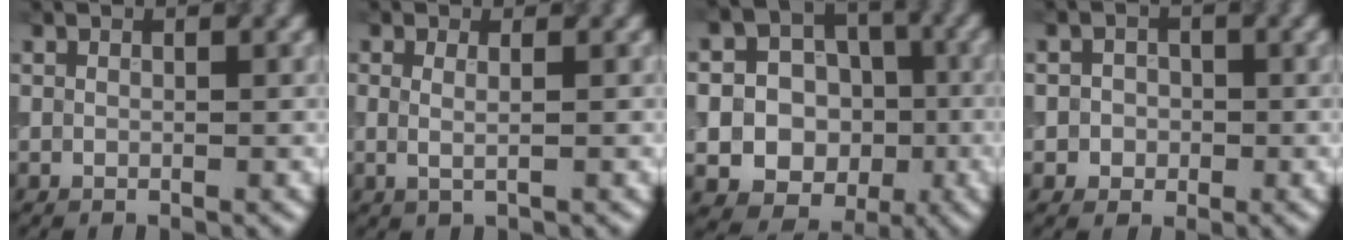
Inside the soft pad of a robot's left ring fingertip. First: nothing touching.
{"total": 1.5, "force": [0.2, 0.5, 1.3], "torque": [-0.023, -0.005, 0.000]}
{"total": 14.0, "force": [-3.3, 12.9, 4.4], "torque": [-0.078, -0.008, -0.061]}
{"total": 2.1, "force": [-0.2, 2.0, 0.6], "torque": [0.014, -0.001, -0.015]}